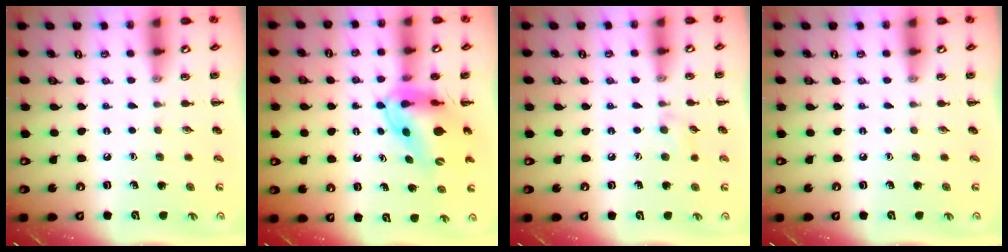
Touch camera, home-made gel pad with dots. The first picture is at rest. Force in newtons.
{"total": 11.8, "press": 11.3, "slide": 3.6}
{"total": 5.1, "press": 4.7, "slide": 1.7}
{"total": 0.0}